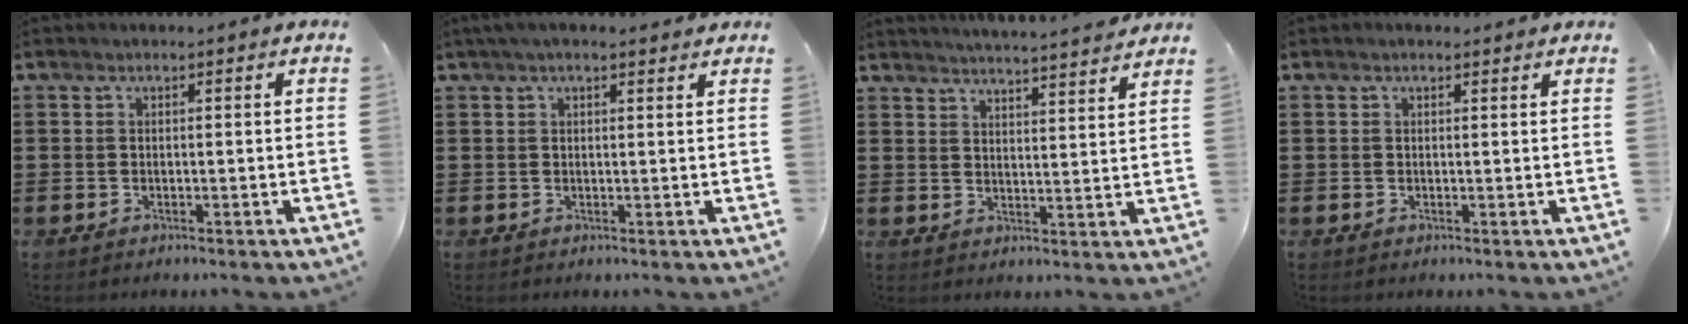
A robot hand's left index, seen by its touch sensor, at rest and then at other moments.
{"total": 2.2, "force": [1.6, 0.6, 1.4], "torque": [-0.030, 0.006, 0.030]}
{"total": 4.1, "force": [4.1, -0.7, 0.1], "torque": [-0.019, -0.026, 0.071]}
{"total": 0.5, "force": [0.4, 0.3, 0.2], "torque": [-0.006, 0.003, 0.008]}